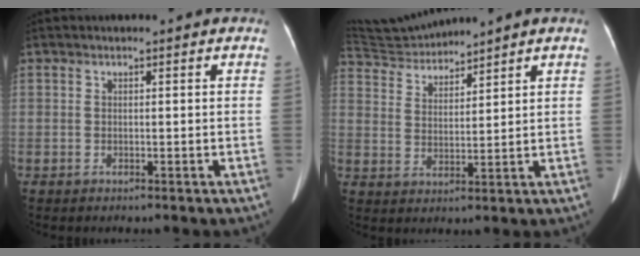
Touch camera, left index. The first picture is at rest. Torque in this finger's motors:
{"motor_torque": [0.77, -1.37, 0.09, 0.08]}